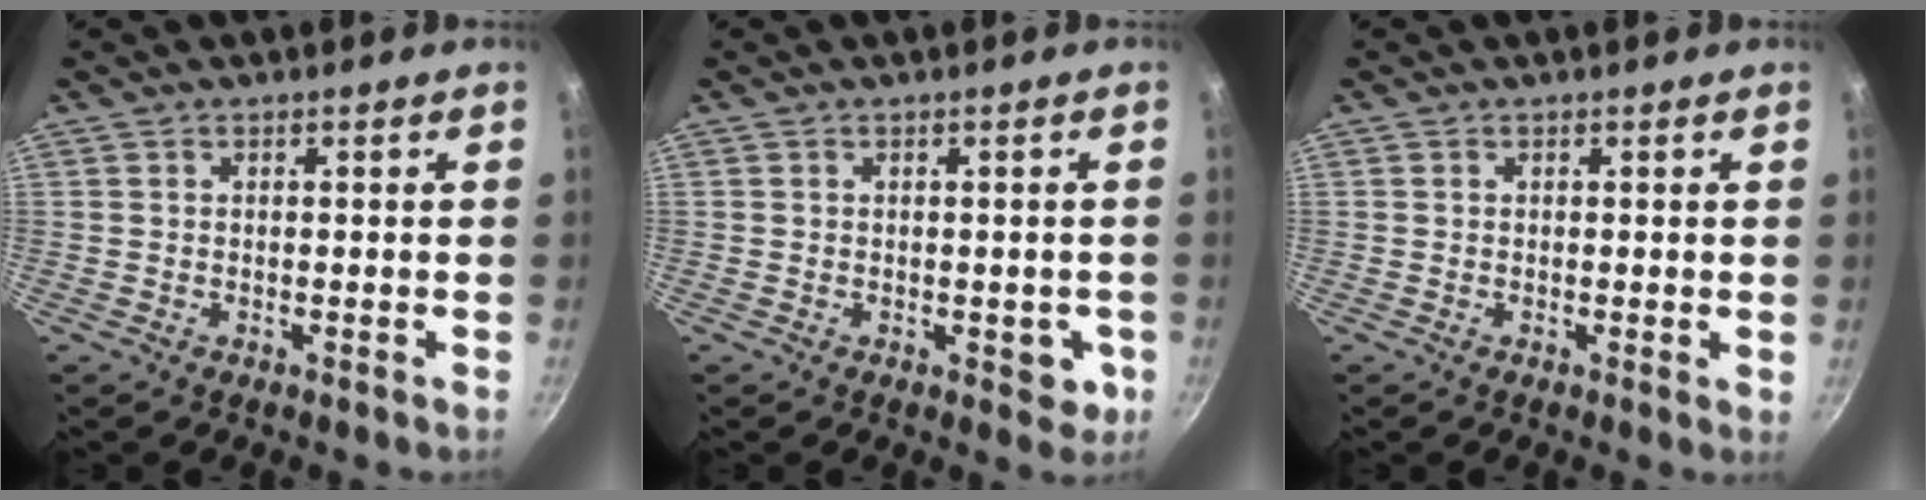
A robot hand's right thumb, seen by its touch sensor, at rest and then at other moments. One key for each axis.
{"total": 4.1, "fx": -0.9, "fy": 2.4, "fz": 3.2, "tx": -0.018, "ty": 0.003, "tz": -0.011}
{"total": 0.5, "fx": 0.2, "fy": 0.3, "fz": 0.4, "tx": -0.007, "ty": -0.002, "tz": 0.000}